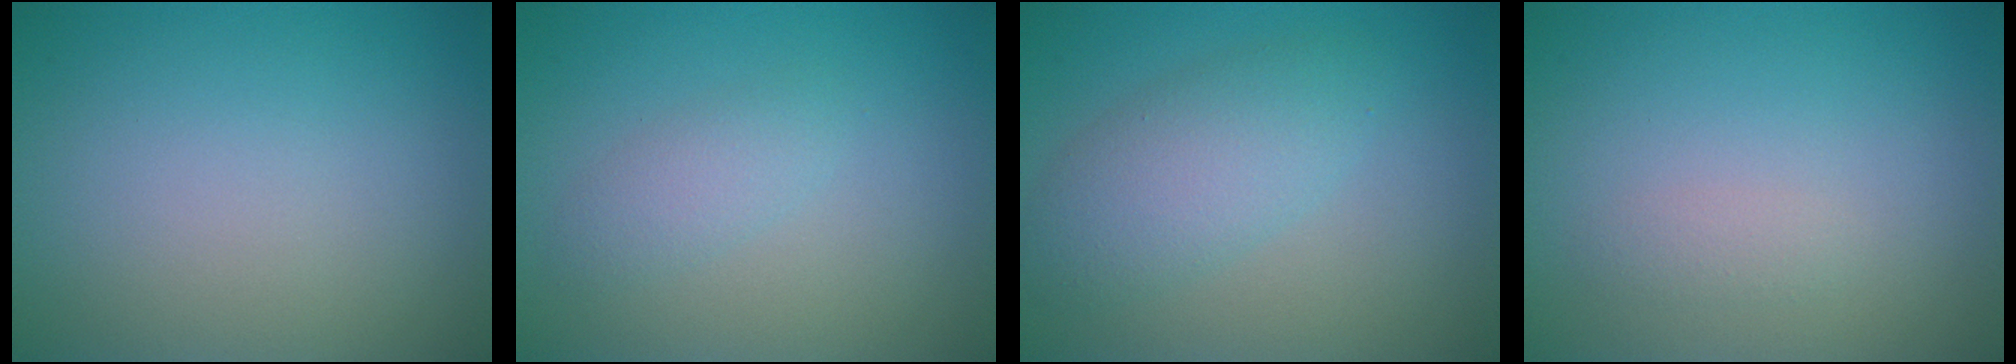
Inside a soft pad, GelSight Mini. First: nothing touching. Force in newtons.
{"total": 1.6, "press": 1.6, "slide": 0.1}
{"total": 4.0, "press": 4.0, "slide": 0.1}
{"total": 0.8, "press": 0.8, "slide": 0.0}